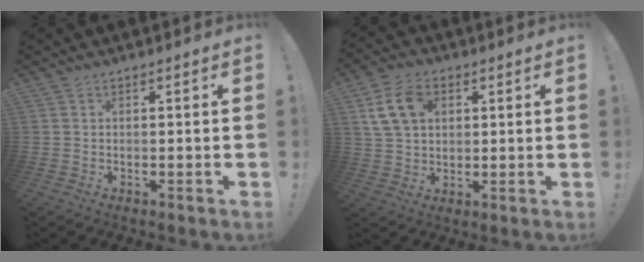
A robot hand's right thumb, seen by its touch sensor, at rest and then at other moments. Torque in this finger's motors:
{"motor_torque": [0.01, 0.19, 0.31, 0.38, 0.09]}